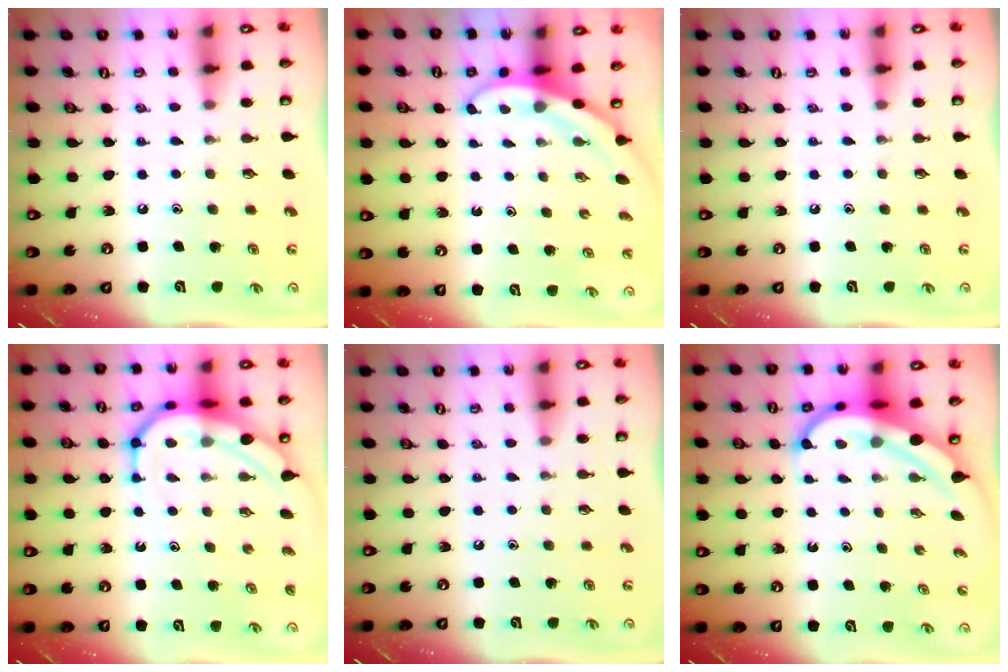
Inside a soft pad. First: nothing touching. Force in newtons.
{"total": 3.1, "press": 3.1, "slide": 0.1}
{"total": 0.0}
{"total": 10.6, "press": 10.5, "slide": 1.1}
{"total": 0.0}
{"total": 6.5, "press": 6.5, "slide": 0.8}